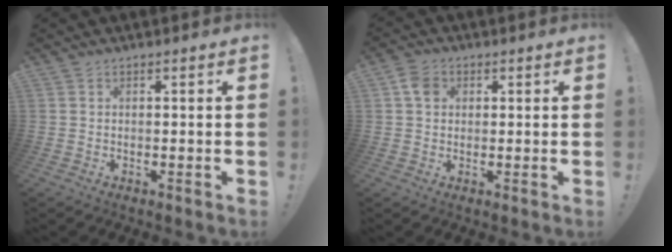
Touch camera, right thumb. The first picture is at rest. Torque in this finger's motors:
{"motor_torque": [0.43, 0.95, 0.43, -0.36, 0.00]}